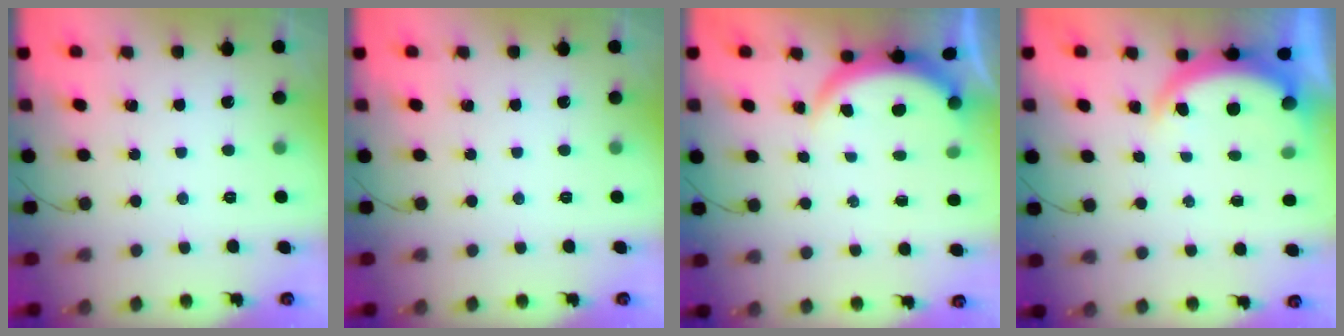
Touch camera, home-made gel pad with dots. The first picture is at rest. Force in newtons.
{"total": 0.0}
{"total": 3.9, "press": 3.9, "slide": 0.2}
{"total": 5.7, "press": 5.6, "slide": 0.8}